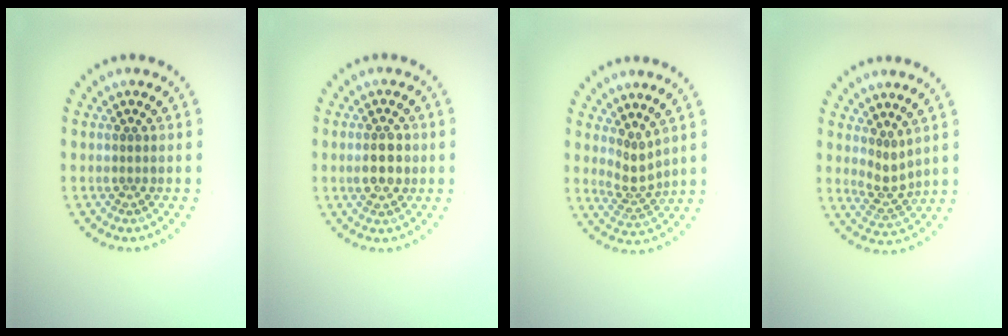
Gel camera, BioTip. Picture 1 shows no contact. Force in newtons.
{"total": 2.8, "press": 2.8, "slide": 0.0}
{"total": 2.3, "press": 1.5, "slide": 1.7}
{"total": 2.1, "press": 1.5, "slide": 1.5}